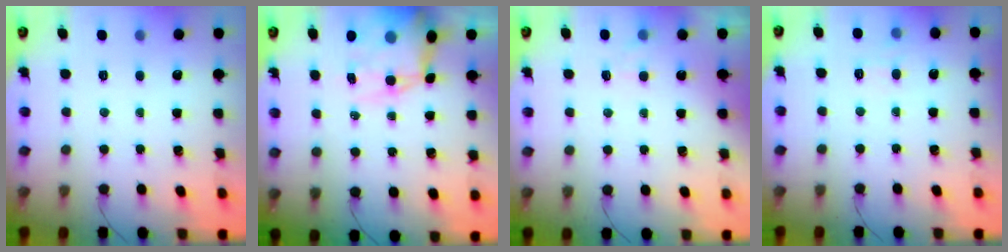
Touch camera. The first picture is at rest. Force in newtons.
{"total": 13.9, "press": 13.6, "slide": 3.2}
{"total": 1.9, "press": 1.4, "slide": 1.2}
{"total": 6.8, "press": 6.5, "slide": 2.0}